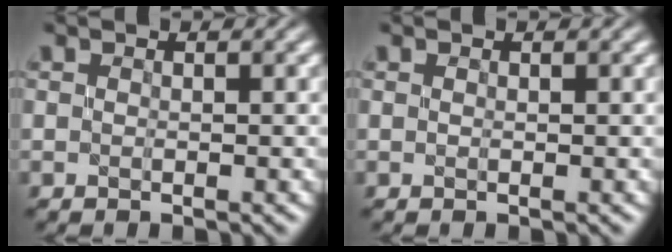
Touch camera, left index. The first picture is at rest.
{"total": 0.0}